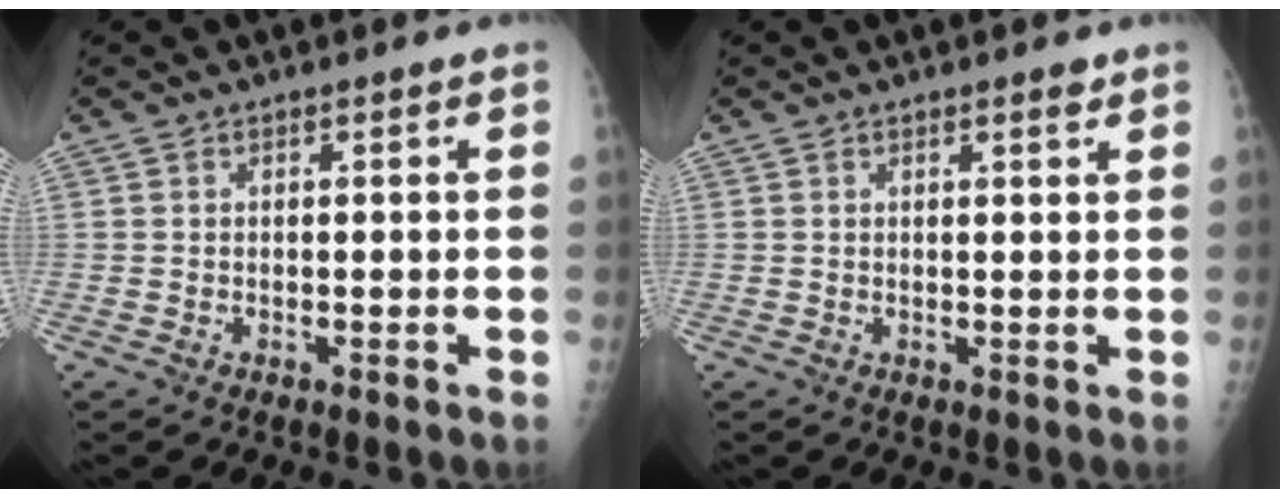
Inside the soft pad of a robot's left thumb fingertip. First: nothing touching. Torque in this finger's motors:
{"motor_torque": [-0.14, 0.08, -0.23, -0.20, -0.01]}